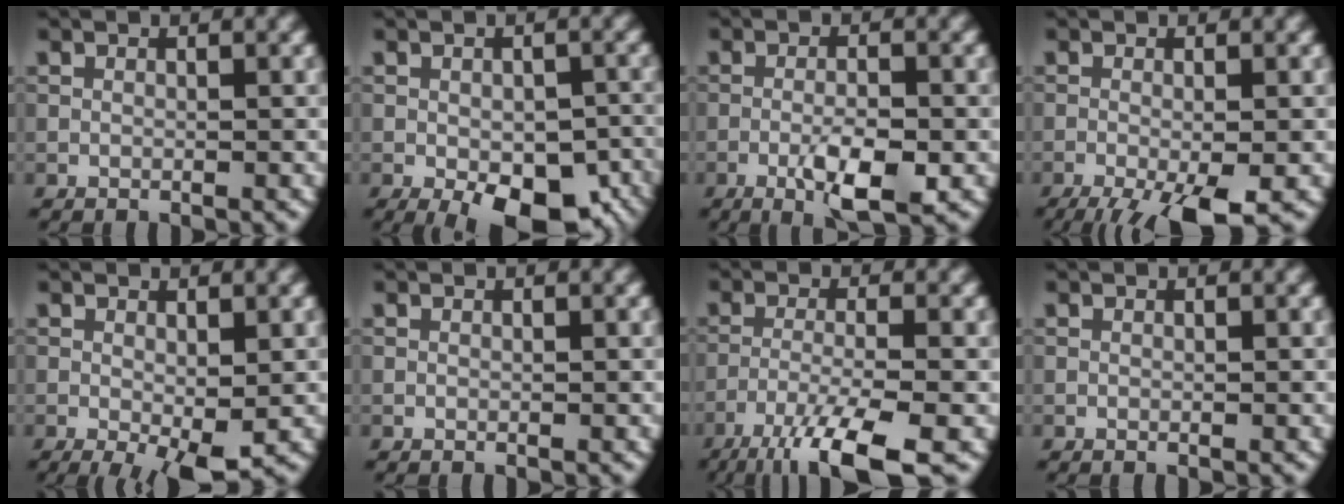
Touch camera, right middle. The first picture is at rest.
{"total": 9.7, "force": [-4.7, 4.5, 7.2], "torque": [-0.107, -0.024, -0.053]}
{"total": 4.6, "force": [-1.8, 1.0, 4.1], "torque": [-0.072, -0.001, -0.030]}
{"total": 6.4, "force": [-3.7, 1.5, 5.0], "torque": [-0.079, -0.011, -0.062]}
{"total": 3.0, "force": [-0.7, 0.8, 2.8], "torque": [-0.044, -0.014, -0.008]}
{"total": 0.0}
{"total": 7.9, "force": [-5.1, 1.4, 5.9], "torque": [-0.098, -0.009, -0.101]}
{"total": 0.0}